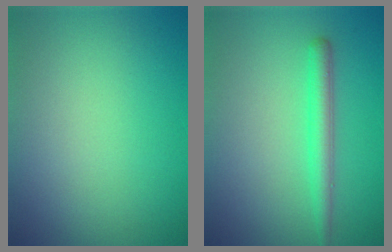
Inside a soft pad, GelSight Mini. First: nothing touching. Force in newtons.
{"total": 2.6, "press": 2.6, "slide": 0.1}